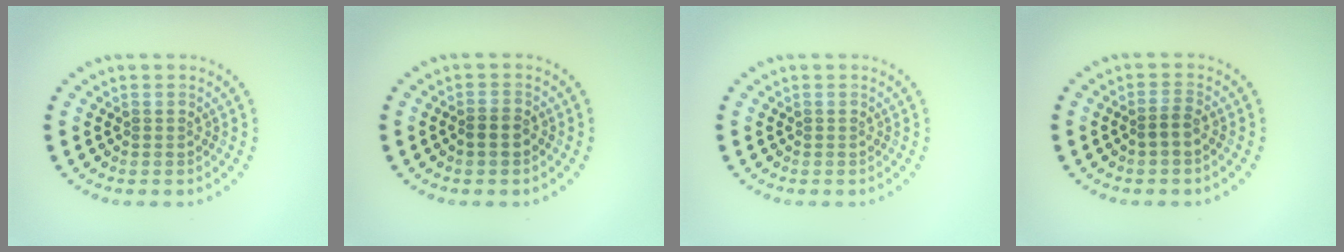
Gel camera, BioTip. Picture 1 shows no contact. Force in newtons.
{"total": 1.4, "press": 1.3, "slide": 0.6}
{"total": 0.0}
{"total": 1.3, "press": 1.1, "slide": 0.8}